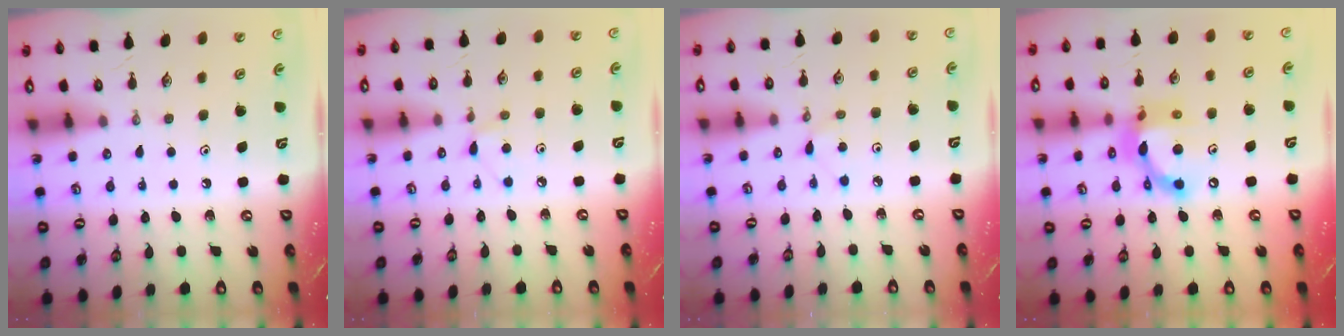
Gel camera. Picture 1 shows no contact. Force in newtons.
{"total": 4.6, "press": 4.5, "slide": 0.6}
{"total": 2.0, "press": 2.0, "slide": 0.3}
{"total": 14.4, "press": 14.3, "slide": 0.8}